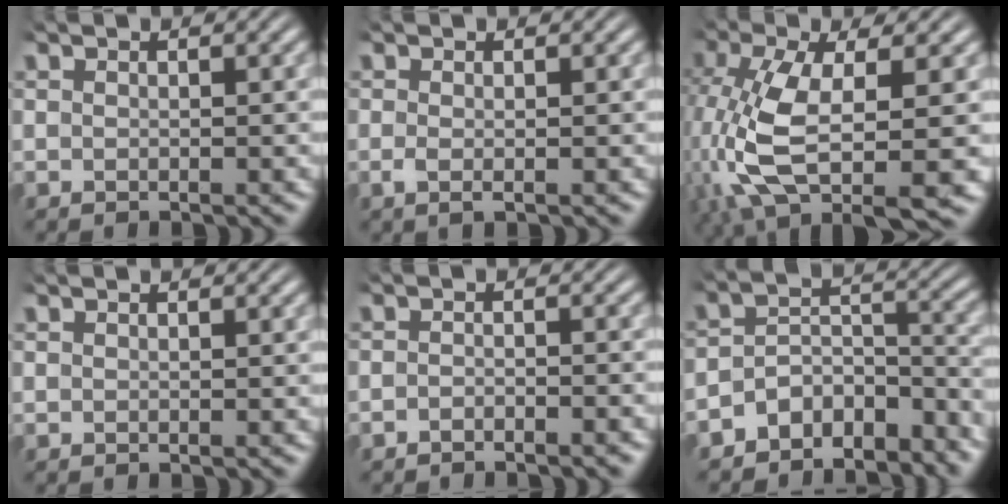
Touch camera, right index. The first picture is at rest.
{"total": 1.0, "force": [-0.6, 0.0, 0.8], "torque": [-0.025, -0.012, -0.006]}
{"total": 9.0, "force": [-2.1, 4.4, 7.6], "torque": [-0.192, -0.046, -0.009]}
{"total": 0.0}
{"total": 1.9, "force": [-1.8, 0.2, 0.2], "torque": [-0.005, -0.003, -0.034]}
{"total": 7.7, "force": [-5.8, 3.9, 3.1], "torque": [-0.046, -0.021, -0.095]}